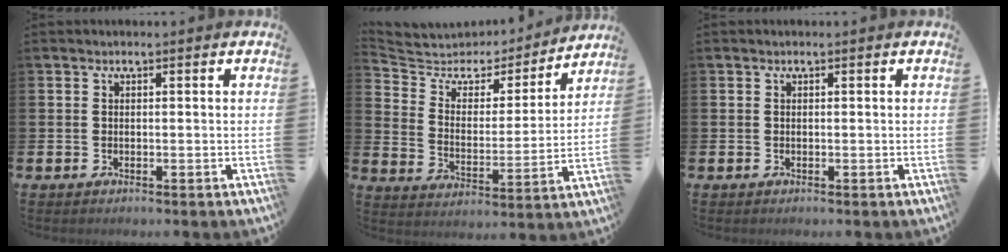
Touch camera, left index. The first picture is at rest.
{"total": 5.5, "force": [4.5, 3.0, 0.9], "torque": [-0.056, -0.036, 0.073]}
{"total": 0.0}